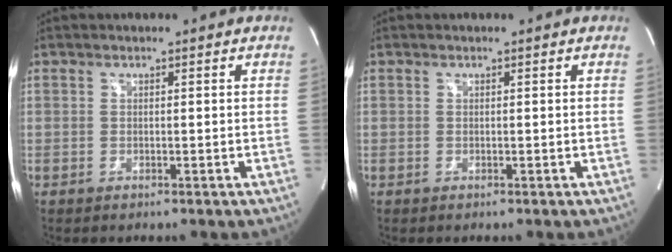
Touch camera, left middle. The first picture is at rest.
{"total": 0.0}